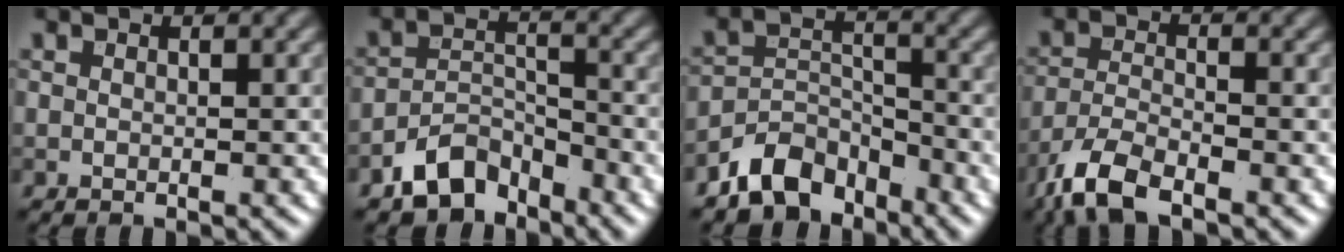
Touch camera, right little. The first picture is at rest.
{"total": 4.9, "force": [-3.9, 2.5, 1.9], "torque": [-0.023, 0.001, -0.078]}
{"total": 5.2, "force": [-4.1, 2.7, 1.6], "torque": [-0.018, -0.001, -0.083]}
{"total": 5.3, "force": [-3.9, 1.7, 3.1], "torque": [-0.064, -0.009, -0.085]}